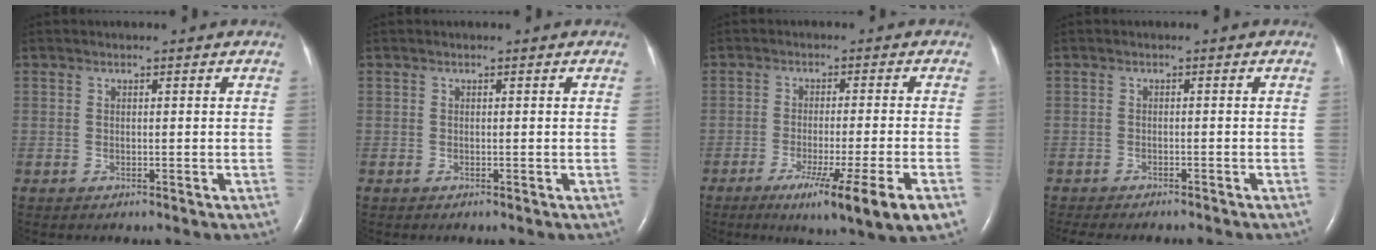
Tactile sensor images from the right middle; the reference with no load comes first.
{"total": 0.0}
{"total": 11.2, "force": [-6.0, -1.0, 9.4], "torque": [-0.141, -0.031, -0.092]}
{"total": 8.9, "force": [-8.1, 1.7, 3.4], "torque": [-0.045, -0.010, -0.107]}